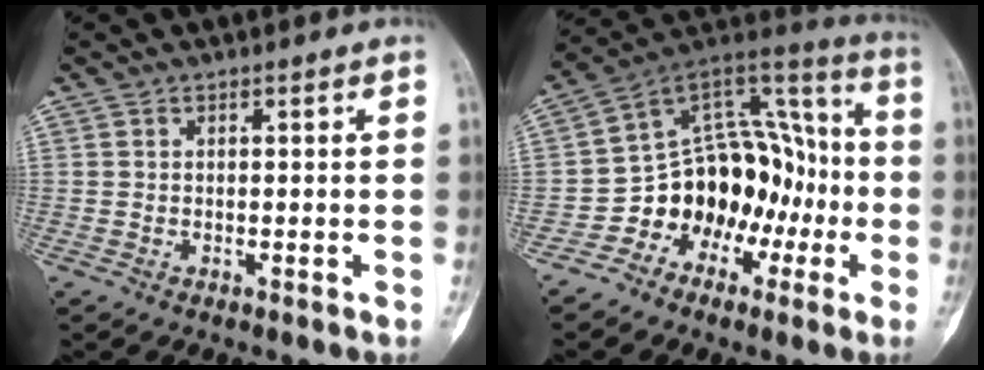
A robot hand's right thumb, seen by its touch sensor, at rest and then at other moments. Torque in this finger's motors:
{"motor_torque": [0.61, 0.62, 0.25, -0.22, 0.06]}